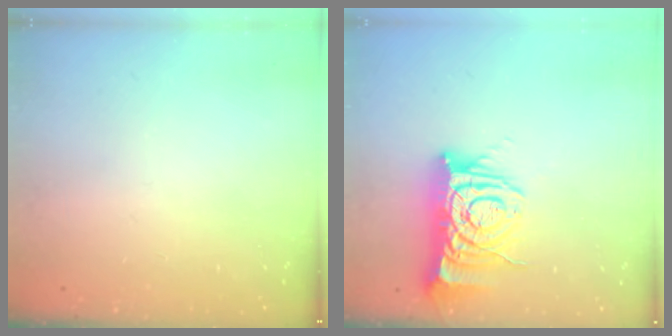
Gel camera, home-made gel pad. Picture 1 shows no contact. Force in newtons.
{"total": 11.5, "press": 11.4, "slide": 1.4}